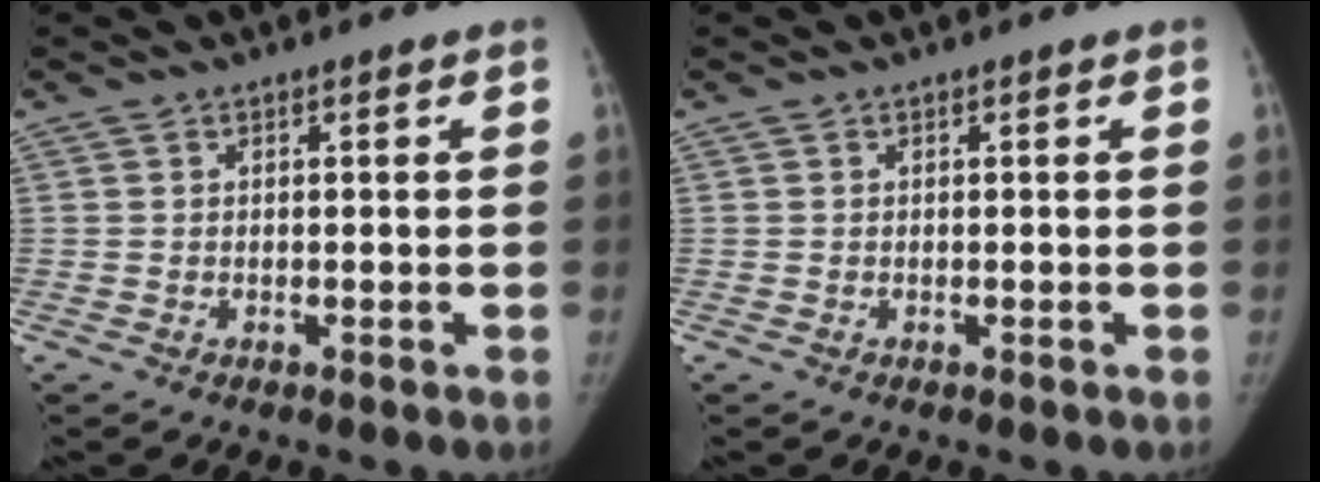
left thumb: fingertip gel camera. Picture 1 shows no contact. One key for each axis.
{"total": 0.0}